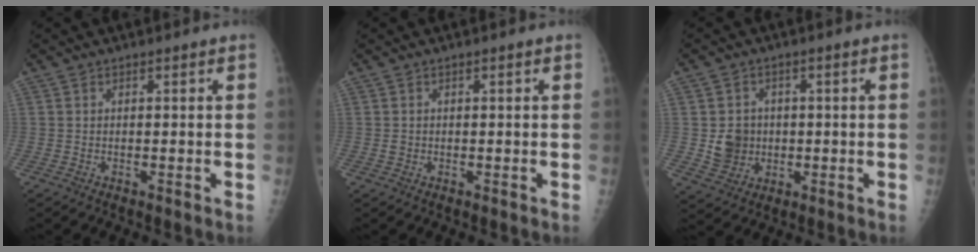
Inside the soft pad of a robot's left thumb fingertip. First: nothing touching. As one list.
[{"total": 0.8, "force": [-0.1, 0.8, 0.2], "torque": [0.000, 0.002, 0.000]}, {"total": 6.2, "force": [-0.3, 5.8, 2.3], "torque": [-0.012, 0.003, 0.003]}]